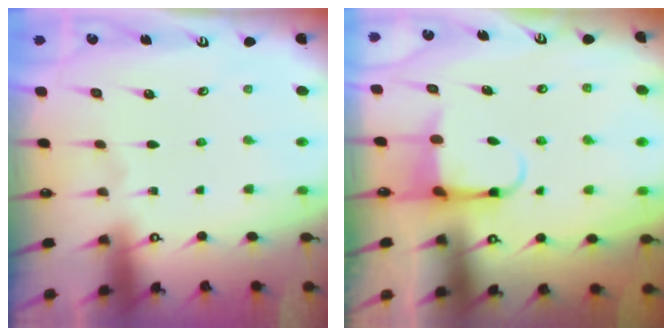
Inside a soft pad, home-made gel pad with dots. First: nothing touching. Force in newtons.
{"total": 3.7, "press": 3.6, "slide": 0.7}